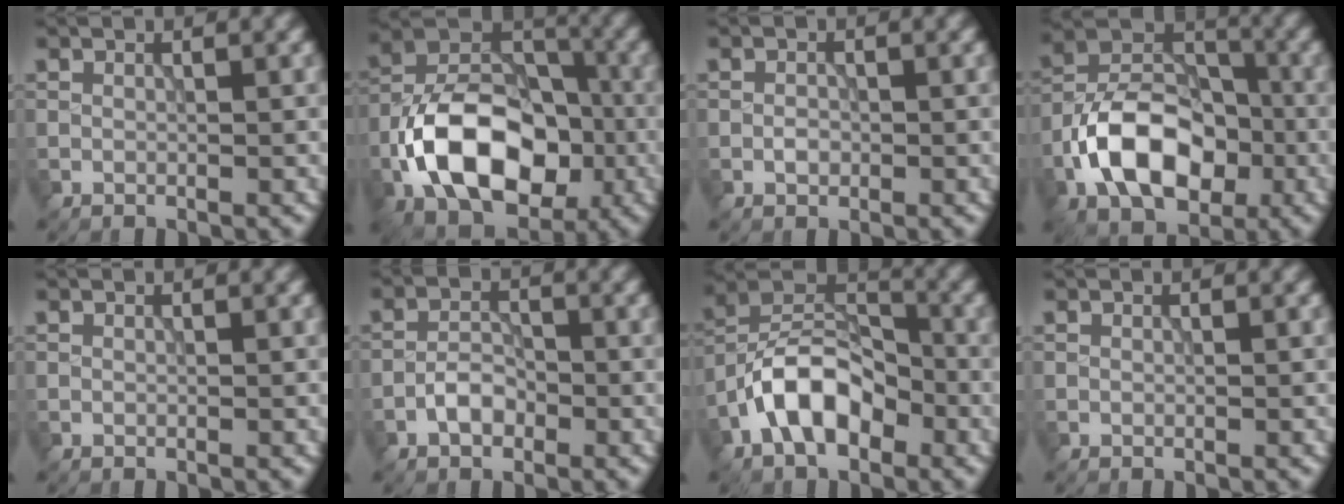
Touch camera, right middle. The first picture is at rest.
{"total": 12.1, "force": [-4.2, 7.7, 8.4], "torque": [-0.148, 0.008, -0.085]}
{"total": 1.0, "force": [-0.3, 0.7, 0.6], "torque": [-0.011, 0.000, -0.008]}
{"total": 9.9, "force": [-3.6, 6.3, 6.8], "torque": [-0.120, 0.016, -0.075]}
{"total": 0.0}
{"total": 2.5, "force": [-1.3, 1.4, 1.6], "torque": [-0.025, 0.007, -0.027]}
{"total": 7.8, "force": [-3.6, 4.3, 5.4], "torque": [-0.089, 0.015, -0.077]}
{"total": 0.0}